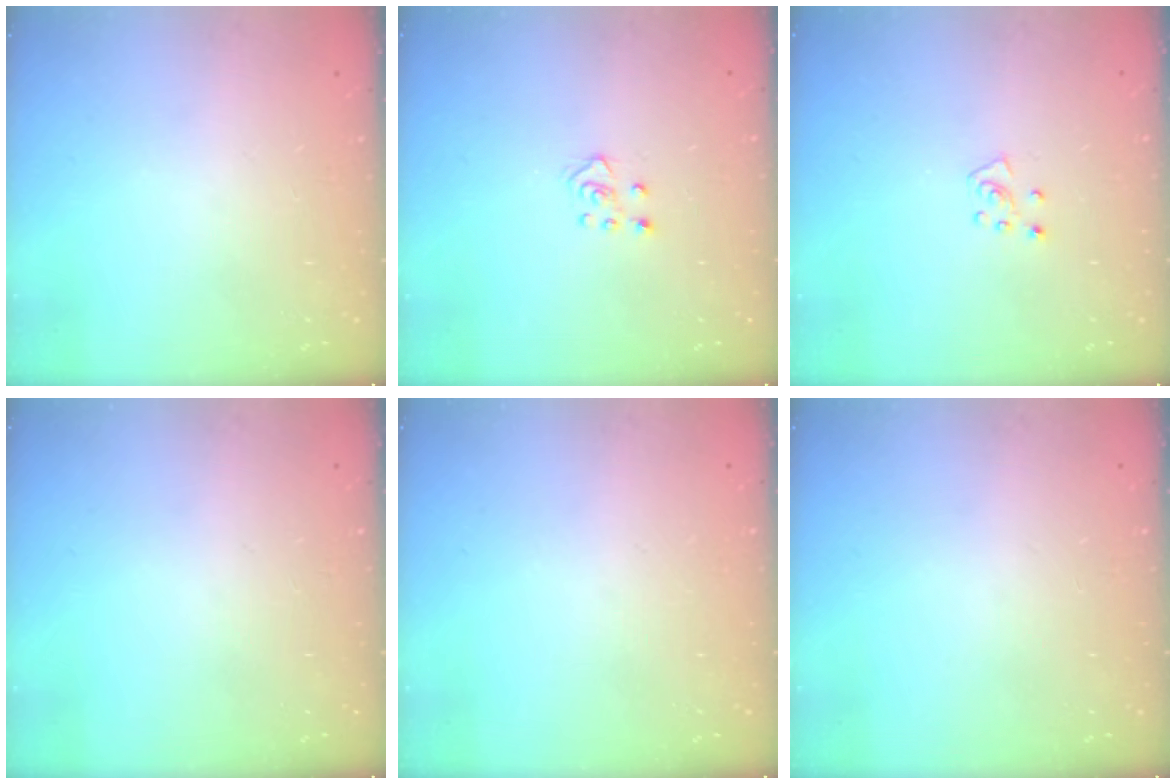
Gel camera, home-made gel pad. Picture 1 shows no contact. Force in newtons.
{"total": 4.3, "press": 4.2, "slide": 0.5}
{"total": 5.4, "press": 5.4, "slide": 0.6}
{"total": 0.0}
{"total": 0.0}
{"total": 0.0}